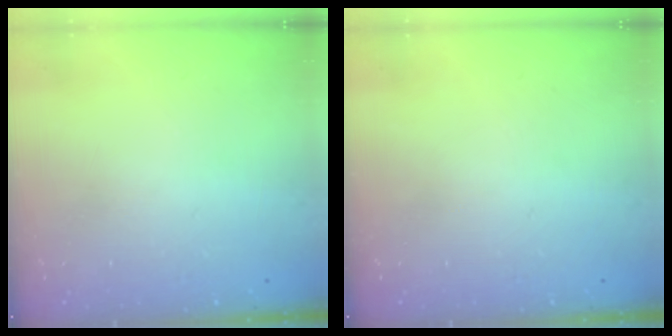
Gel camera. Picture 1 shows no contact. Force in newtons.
{"total": 0.0}